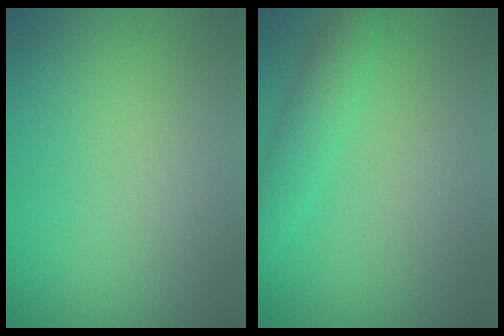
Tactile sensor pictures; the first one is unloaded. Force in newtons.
{"total": 2.3, "press": 2.3, "slide": 0.0}